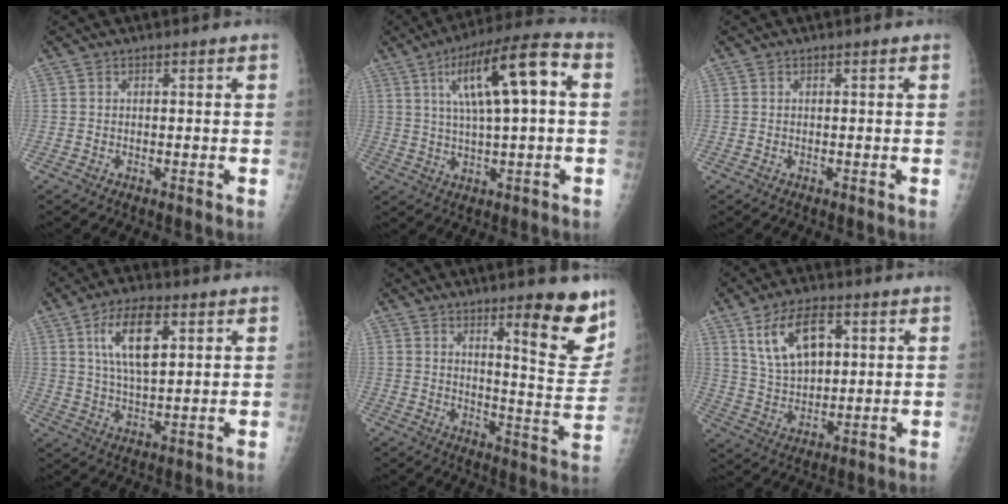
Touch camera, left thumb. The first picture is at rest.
{"total": 15.1, "force": [3.5, 3.7, 14.2], "torque": [-0.241, 0.027, 0.055]}
{"total": 0.0}
{"total": 10.8, "force": [4.1, 4.6, 8.8], "torque": [-0.152, -0.011, 0.079]}
{"total": 14.2, "force": [8.8, 2.9, 10.8], "torque": [-0.103, -0.067, 0.127]}
{"total": 11.6, "force": [4.7, 6.6, 8.2], "torque": [-0.127, -0.013, 0.095]}